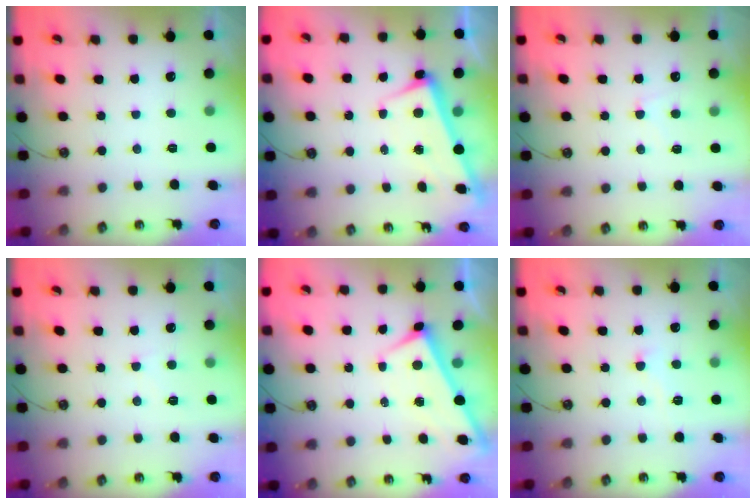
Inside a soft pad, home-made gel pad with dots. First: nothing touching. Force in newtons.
{"total": 2.5, "press": 2.4, "slide": 0.6}
{"total": 1.3, "press": 1.2, "slide": 0.6}
{"total": 2.6, "press": 2.6, "slide": 0.4}
{"total": 1.7, "press": 1.7, "slide": 0.1}
{"total": 1.9, "press": 1.8, "slide": 0.8}